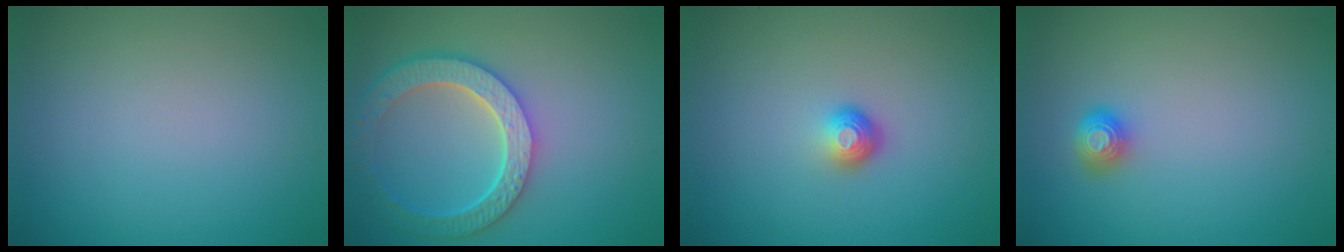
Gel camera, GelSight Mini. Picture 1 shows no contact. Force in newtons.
{"total": 6.5, "press": 5.1, "slide": 4.0}
{"total": 1.8, "press": 1.1, "slide": 1.5}
{"total": 1.6, "press": 1.4, "slide": 0.6}